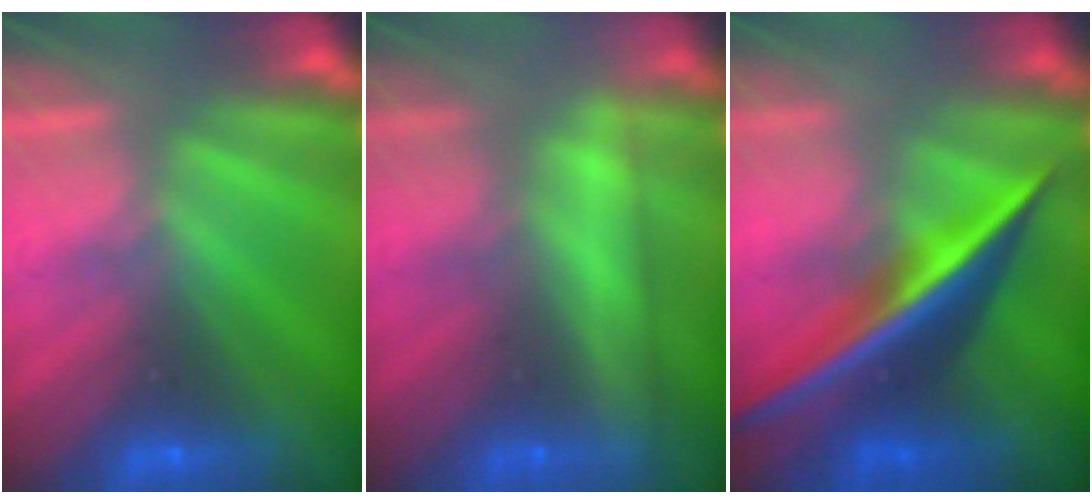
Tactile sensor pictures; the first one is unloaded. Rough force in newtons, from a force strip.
{"total": 2.4}
{"total": 2.7}